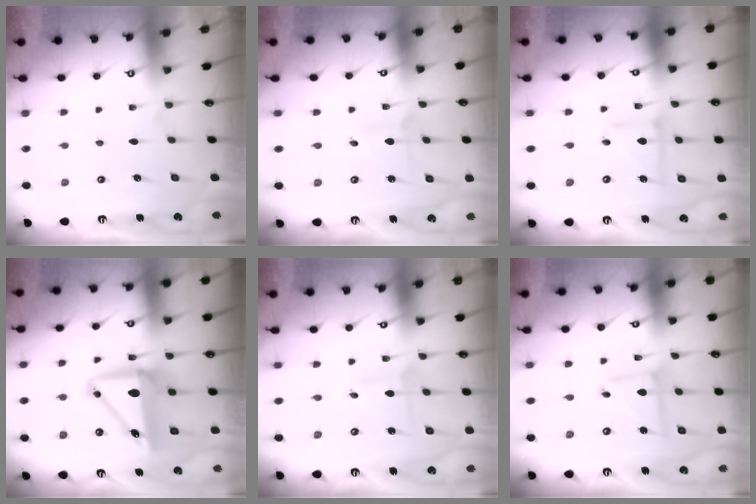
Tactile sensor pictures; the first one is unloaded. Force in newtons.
{"total": 2.0, "press": 2.0, "slide": 0.1}
{"total": 5.3, "press": 5.3, "slide": 0.5}
{"total": 10.5, "press": 9.8, "slide": 3.8}
{"total": 2.3, "press": 2.3, "slide": 0.2}
{"total": 5.8, "press": 5.8, "slide": 0.6}